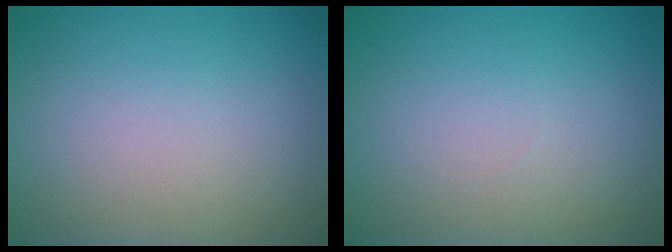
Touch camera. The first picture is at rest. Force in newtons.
{"total": 0.0}